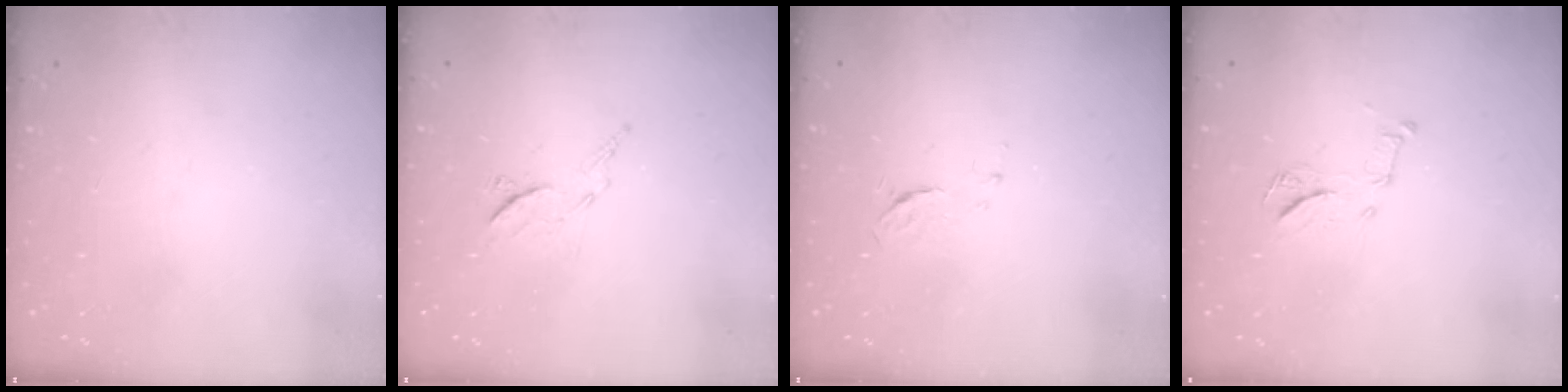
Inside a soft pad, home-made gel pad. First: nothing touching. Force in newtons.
{"total": 6.8, "press": 6.8, "slide": 0.5}
{"total": 4.1, "press": 4.1, "slide": 0.2}
{"total": 9.0, "press": 9.0, "slide": 0.2}